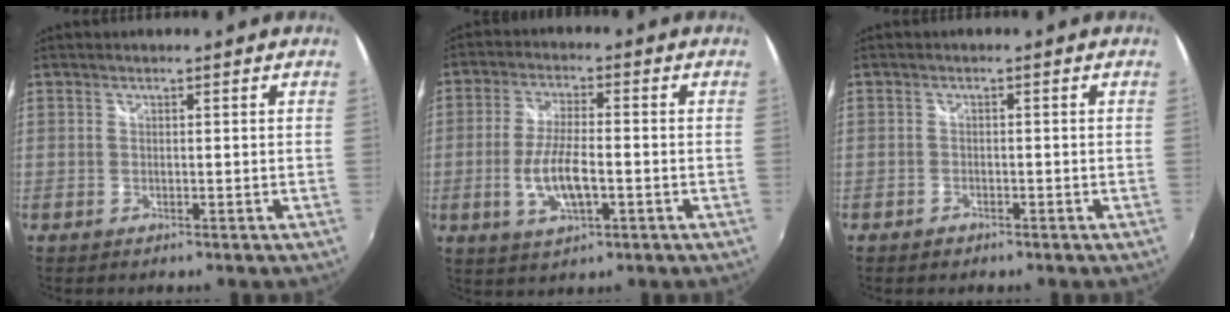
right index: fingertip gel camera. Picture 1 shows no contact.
{"total": 8.7, "force": [-2.2, 2.9, 7.9], "torque": [-0.161, -0.003, -0.039]}
{"total": 1.6, "force": [-1.1, 1.1, 0.3], "torque": [-0.008, 0.002, -0.018]}